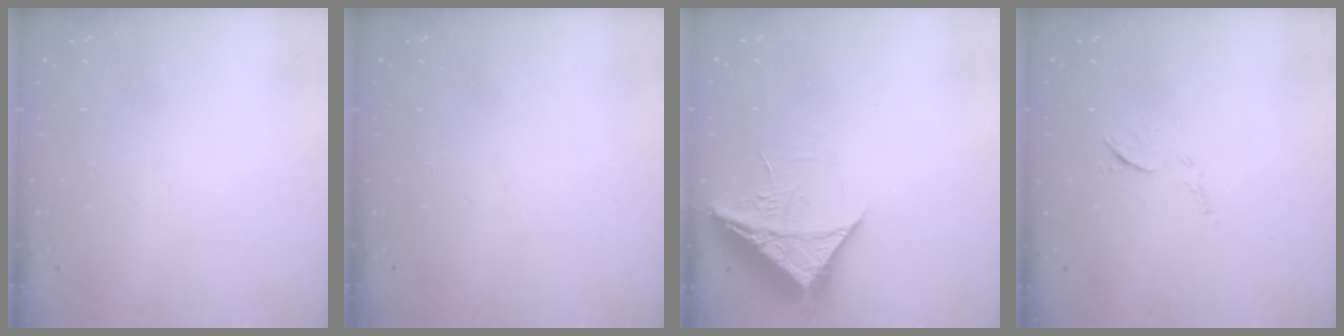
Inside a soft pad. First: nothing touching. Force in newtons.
{"total": 0.0}
{"total": 10.0, "press": 9.9, "slide": 1.0}
{"total": 6.9, "press": 6.9, "slide": 0.4}